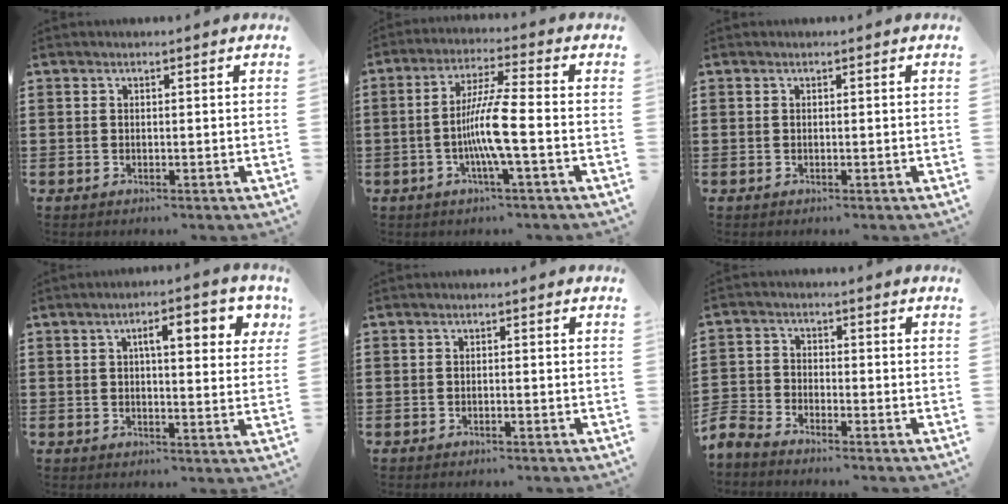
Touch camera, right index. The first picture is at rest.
{"total": 7.9, "force": [-1.9, 0.2, 7.7], "torque": [-0.153, -0.011, -0.043]}
{"total": 0.0}
{"total": 5.8, "force": [2.0, 1.7, 5.2], "torque": [-0.081, 0.001, 0.025]}
{"total": 0.6, "force": [-0.6, 0.0, 0.2], "torque": [-0.006, -0.003, -0.011]}
{"total": 3.6, "force": [-3.6, 0.4, 0.3], "torque": [-0.031, -0.006, -0.083]}